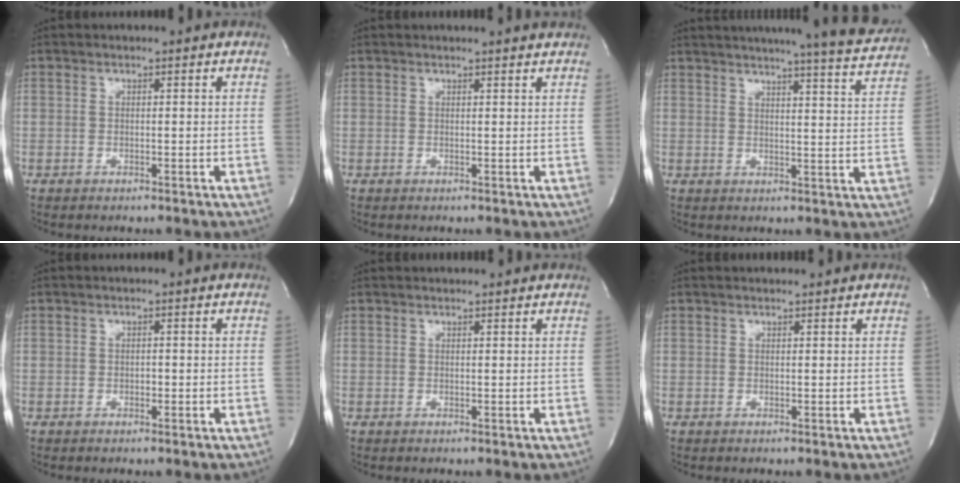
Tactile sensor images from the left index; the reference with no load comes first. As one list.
[{"total": 3.1, "force": [3.0, -0.4, 0.8], "torque": [-0.012, 0.002, 0.026]}, {"total": 19.0, "force": [17.6, -0.2, 7.3], "torque": [-0.108, -0.049, 0.206]}, {"total": 0.9, "force": [-0.3, 0.6, 0.6], "torque": [-0.012, 0.002, -0.004]}, {"total": 3.3, "force": [3.2, 0.1, 0.6], "torque": [-0.010, 0.022, 0.038]}, {"total": 1.8, "force": [1.7, 0.0, 0.2], "torque": [-0.008, 0.011, 0.026]}]